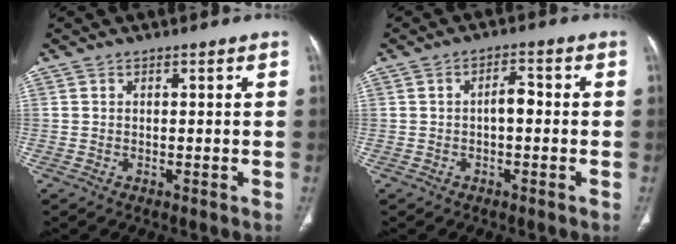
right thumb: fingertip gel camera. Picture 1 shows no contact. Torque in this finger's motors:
{"motor_torque": [-0.24, -0.04, 0.39, 0.01, -0.01]}